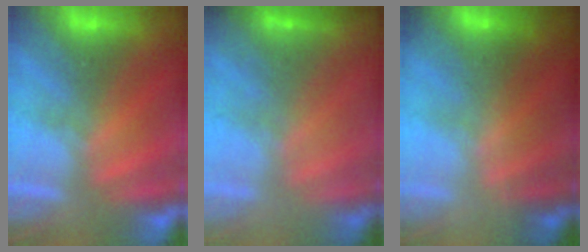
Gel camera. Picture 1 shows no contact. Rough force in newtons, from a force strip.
{"total": 1.8}
{"total": 1.8}